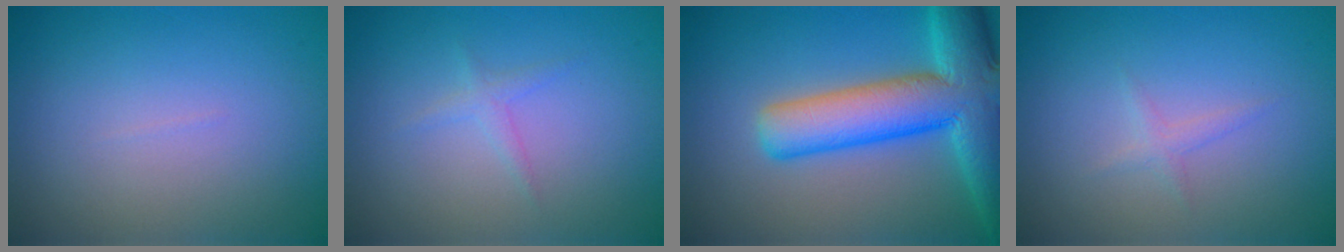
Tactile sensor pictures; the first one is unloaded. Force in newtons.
{"total": 1.0, "press": 1.0, "slide": 0.1}
{"total": 11.1, "press": 11.1, "slide": 0.6}
{"total": 0.5, "press": 0.5, "slide": 0.0}